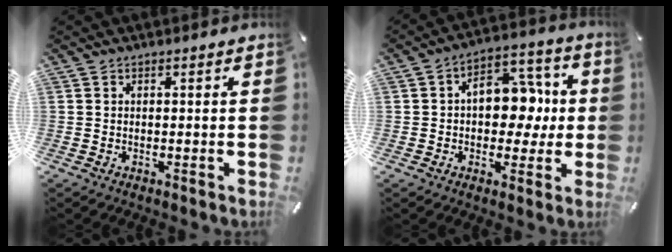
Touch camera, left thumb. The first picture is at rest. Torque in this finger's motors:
{"motor_torque": [1.23, 2.38, 0.80, -0.38, 0.04]}